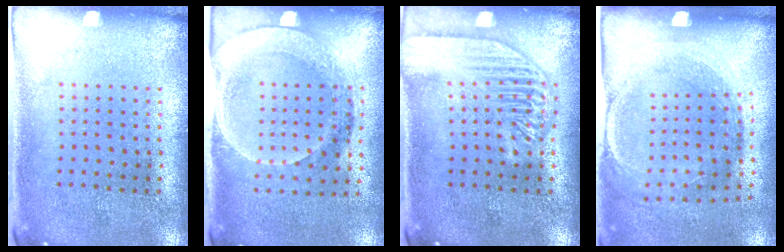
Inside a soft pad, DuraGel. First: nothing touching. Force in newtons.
{"total": 1.7, "press": 1.5, "slide": 0.8}
{"total": 3.6, "press": 3.6, "slide": 0.5}
{"total": 1.7, "press": 1.2, "slide": 1.1}